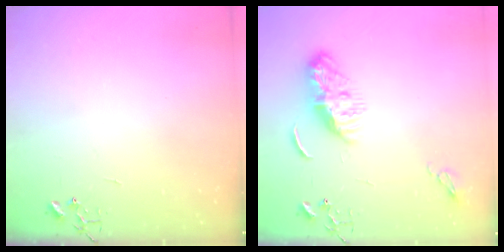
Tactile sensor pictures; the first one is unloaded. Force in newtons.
{"total": 8.5, "press": 8.5, "slide": 0.3}